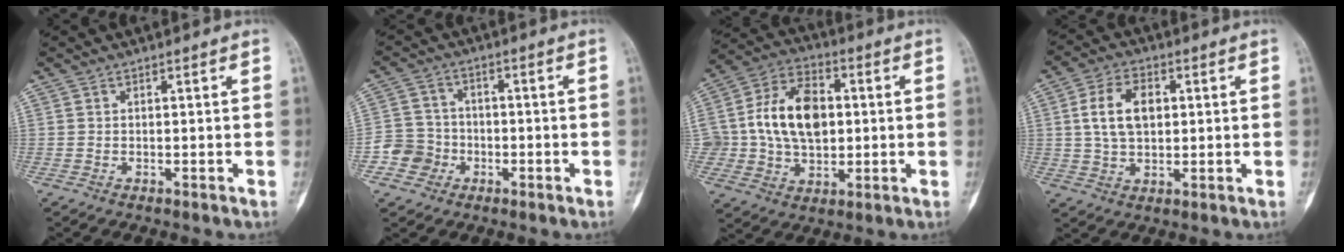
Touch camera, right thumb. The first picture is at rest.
{"total": 6.4, "force": [-2.5, 5.8, 0.8], "torque": [0.015, 0.024, -0.050]}
{"total": 16.4, "force": [1.3, 11.6, 11.5], "torque": [-0.168, 0.021, 0.024]}
{"total": 9.4, "force": [1.7, 6.0, 7.0], "torque": [-0.116, 0.005, 0.034]}